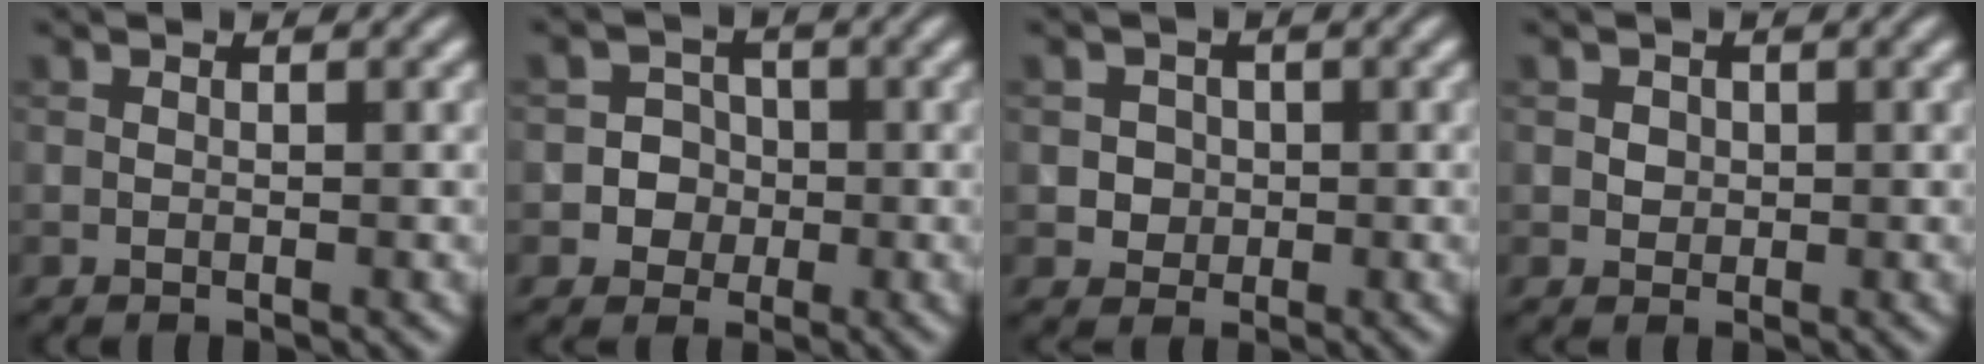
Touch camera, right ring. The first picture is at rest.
{"total": 3.2, "force": [-0.6, 3.1, 0.7], "torque": [0.014, 0.008, -0.030]}
{"total": 2.3, "force": [0.2, 2.2, 0.8], "torque": [0.002, 0.004, 0.006]}
{"total": 1.2, "force": [0.2, 1.1, 0.4], "torque": [-0.002, 0.002, 0.004]}